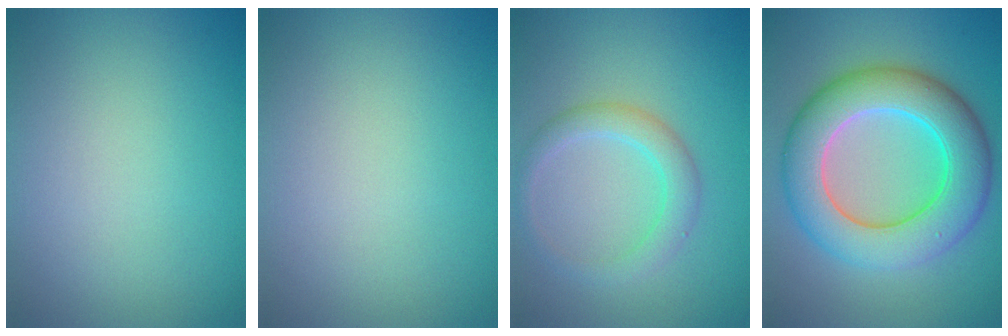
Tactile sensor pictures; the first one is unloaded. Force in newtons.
{"total": 0.0}
{"total": 2.8, "press": 2.8, "slide": 0.1}
{"total": 9.3, "press": 9.3, "slide": 0.3}